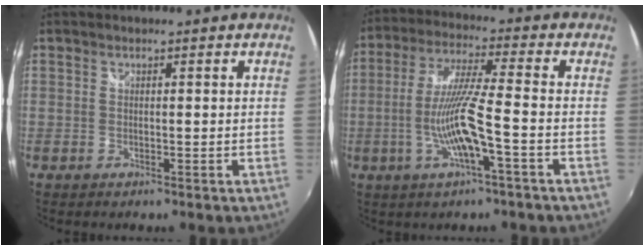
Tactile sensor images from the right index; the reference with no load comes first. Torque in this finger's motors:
{"motor_torque": [0.45, -0.14, 0.33, 0.11]}